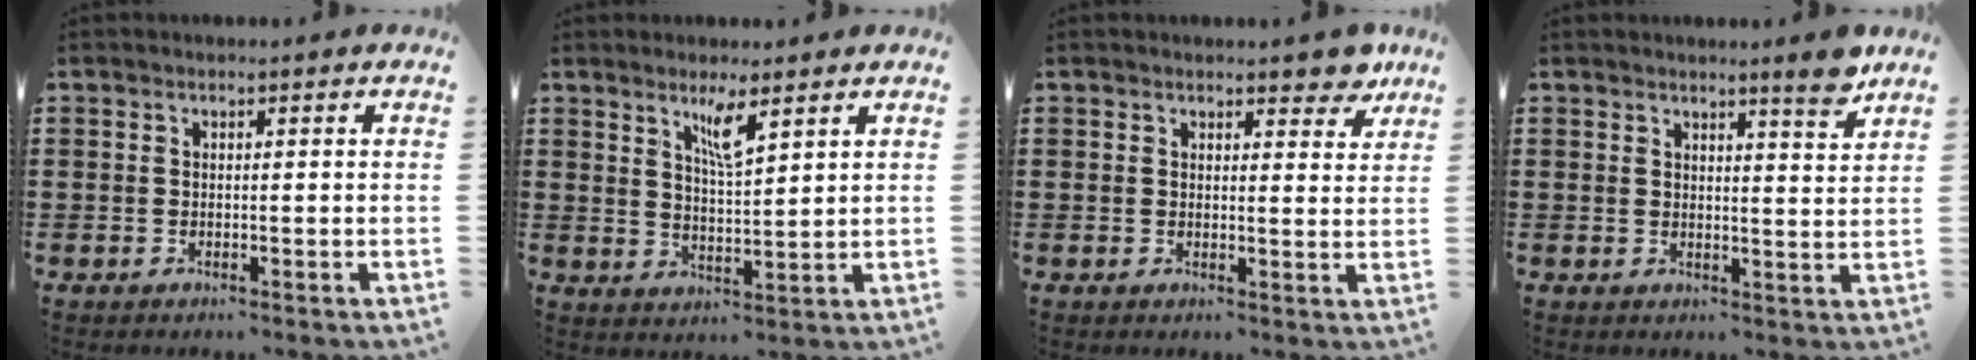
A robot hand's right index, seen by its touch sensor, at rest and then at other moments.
{"total": 4.6, "force": [2.9, 0.7, 3.5], "torque": [-0.068, 0.002, 0.047]}
{"total": 3.5, "force": [3.0, 1.2, 1.3], "torque": [-0.010, -0.007, 0.051]}
{"total": 4.6, "force": [3.9, -0.3, 2.5], "torque": [-0.043, -0.013, 0.066]}